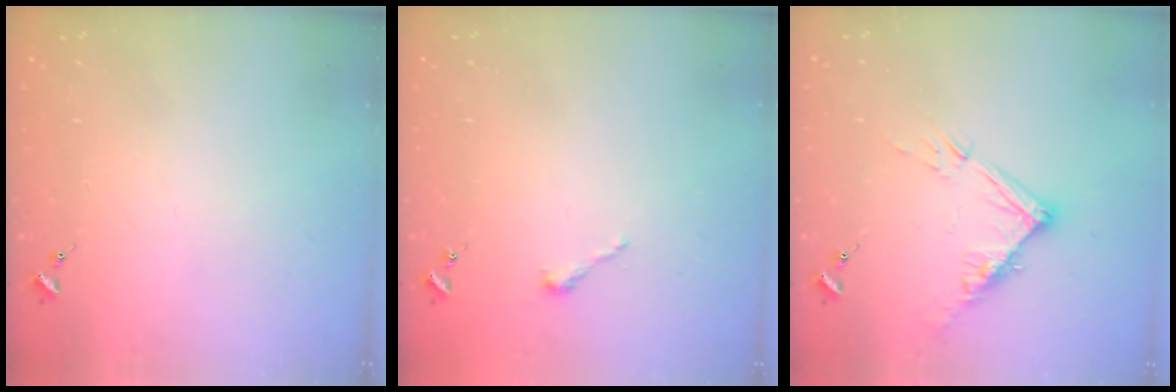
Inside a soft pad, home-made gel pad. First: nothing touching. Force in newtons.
{"total": 2.5, "press": 2.5, "slide": 0.2}
{"total": 12.1, "press": 12.1, "slide": 1.2}